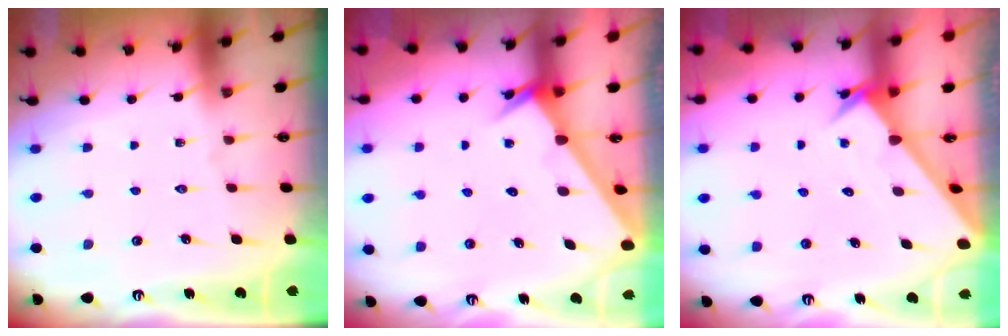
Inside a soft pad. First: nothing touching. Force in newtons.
{"total": 2.5, "press": 2.5, "slide": 0.1}
{"total": 2.9, "press": 2.9, "slide": 0.1}